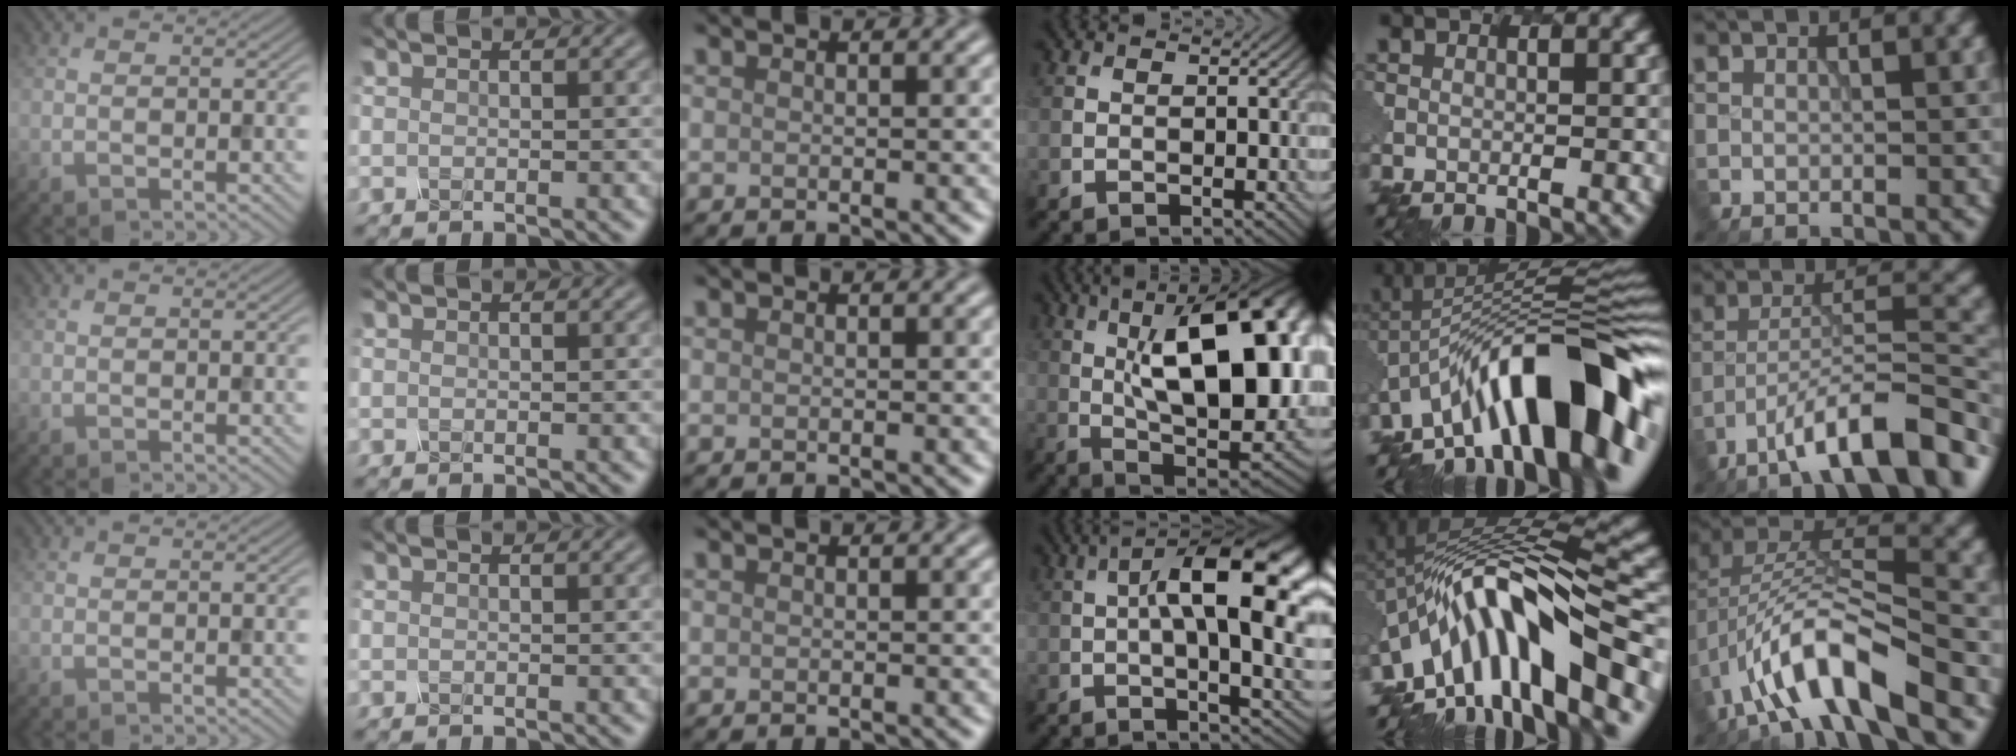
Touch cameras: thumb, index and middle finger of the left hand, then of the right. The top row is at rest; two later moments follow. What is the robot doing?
{"motion": "shake", "object": "salt shaker"}